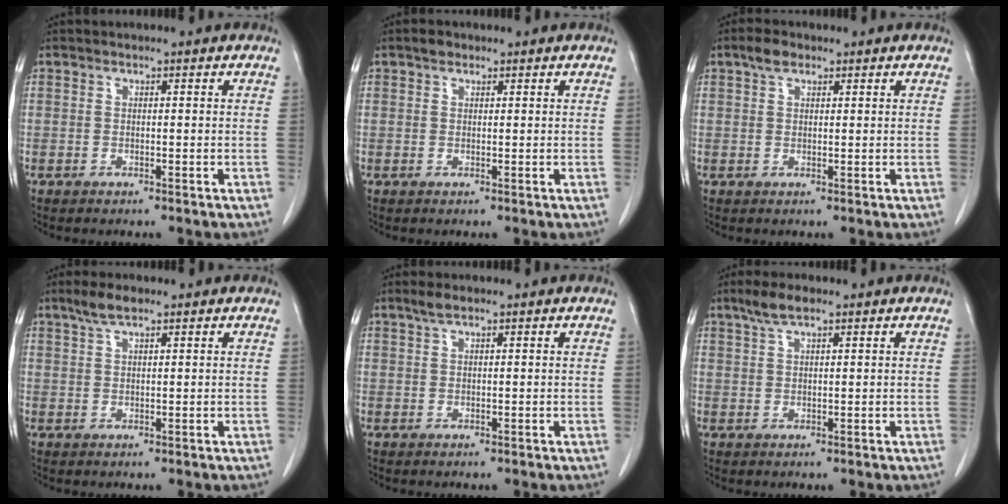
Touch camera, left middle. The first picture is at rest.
{"total": 1.2, "force": [0.9, 0.7, 0.4], "torque": [-0.011, 0.004, 0.012]}
{"total": 2.4, "force": [1.6, 1.2, 1.4], "torque": [-0.030, 0.008, 0.029]}
{"total": 3.2, "force": [2.4, 0.6, 2.1], "torque": [-0.049, 0.008, 0.048]}
{"total": 1.8, "force": [1.4, 0.3, 1.1], "torque": [-0.030, 0.006, 0.028]}
{"total": 3.5, "force": [2.5, 0.7, 2.3], "torque": [-0.055, 0.009, 0.051]}